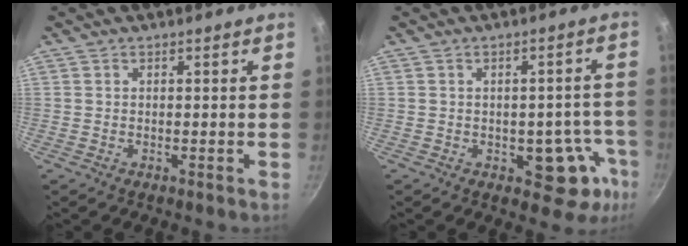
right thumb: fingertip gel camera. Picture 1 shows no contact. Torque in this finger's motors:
{"motor_torque": [2.81, 2.20, 0.57, -0.56, -0.02]}